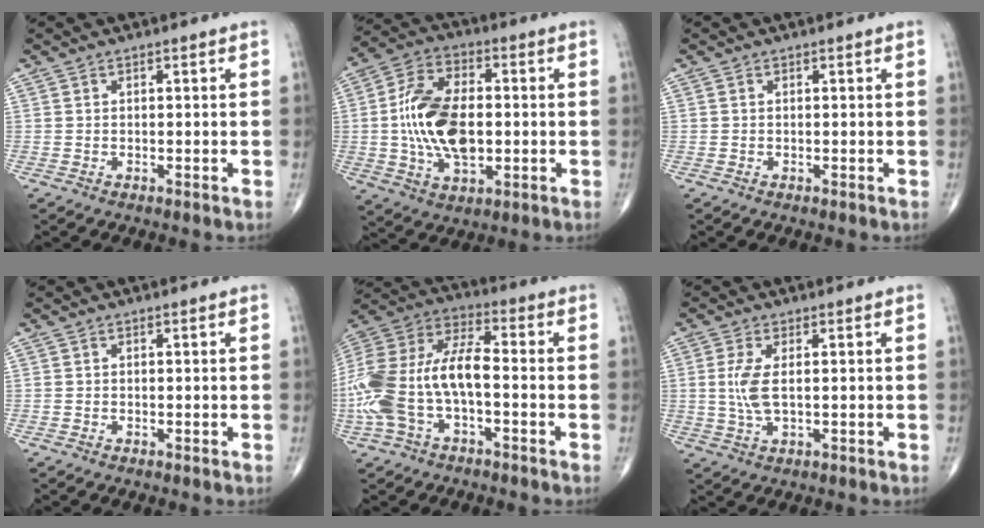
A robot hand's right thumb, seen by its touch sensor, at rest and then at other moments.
{"total": 16.1, "force": [-0.5, 9.1, 13.2], "torque": [-0.241, 0.011, -0.009]}
{"total": 0.0}
{"total": 0.0}
{"total": 20.8, "force": [-3.9, 10.5, 17.5], "torque": [-0.391, 0.042, -0.071]}
{"total": 5.0, "force": [0.5, 1.8, 4.6], "torque": [-0.114, -0.007, 0.012]}